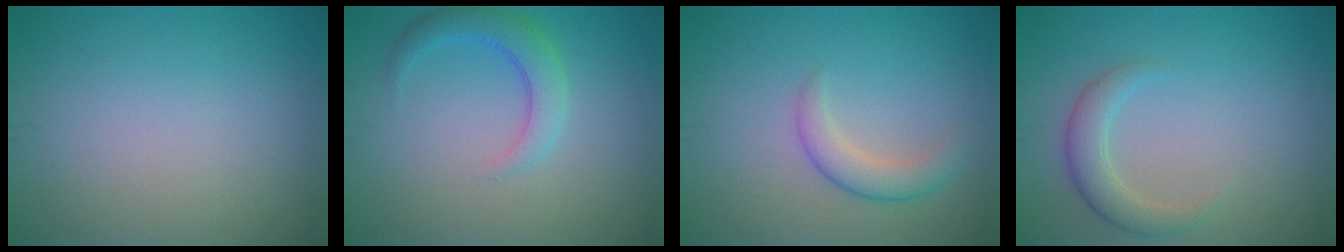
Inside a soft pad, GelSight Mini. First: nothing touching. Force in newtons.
{"total": 3.0, "press": 3.0, "slide": 0.2}
{"total": 2.6, "press": 2.6, "slide": 0.1}
{"total": 2.6, "press": 2.6, "slide": 0.2}